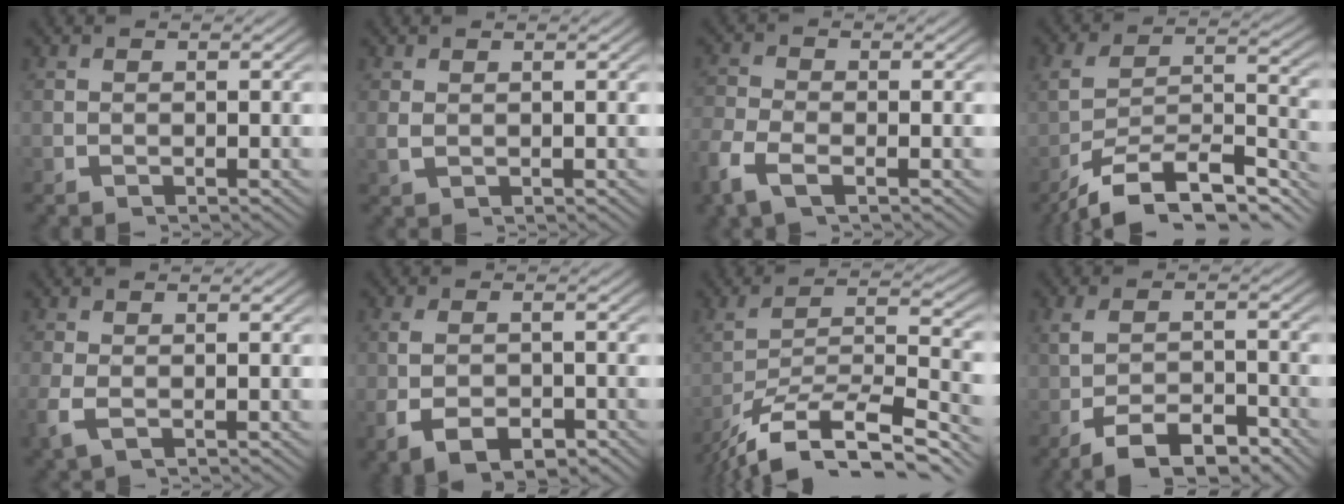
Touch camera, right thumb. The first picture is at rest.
{"total": 0.8, "force": [0.6, 0.3, 0.5], "torque": [-0.017, -0.002, 0.018]}
{"total": 2.9, "force": [-1.5, 1.4, 2.1], "torque": [-0.057, -0.006, -0.029]}
{"total": 12.7, "force": [-7.8, 7.0, 7.1], "torque": [-0.134, -0.045, -0.102]}
{"total": 1.8, "force": [-0.3, 0.8, 1.6], "torque": [-0.047, -0.006, 0.000]}
{"total": 5.0, "force": [-1.5, 3.1, 3.7], "torque": [-0.076, -0.019, -0.011]}
{"total": 10.8, "force": [-6.5, 4.8, 7.2], "torque": [-0.142, -0.038, -0.079]}
{"total": 5.3, "force": [-2.8, 2.5, 3.8], "torque": [-0.069, -0.014, -0.036]}